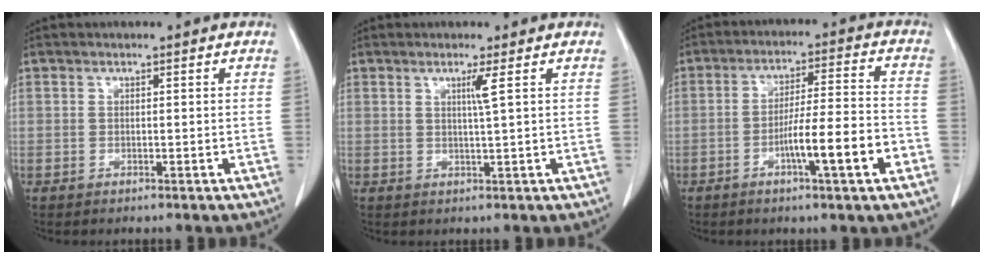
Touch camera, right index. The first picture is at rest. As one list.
[{"total": 2.2, "force": [0.9, -0.8, 1.9], "torque": [-0.036, -0.006, 0.017]}, {"total": 10.3, "force": [-4.1, 0.3, 9.4], "torque": [-0.152, 0.004, -0.066]}]